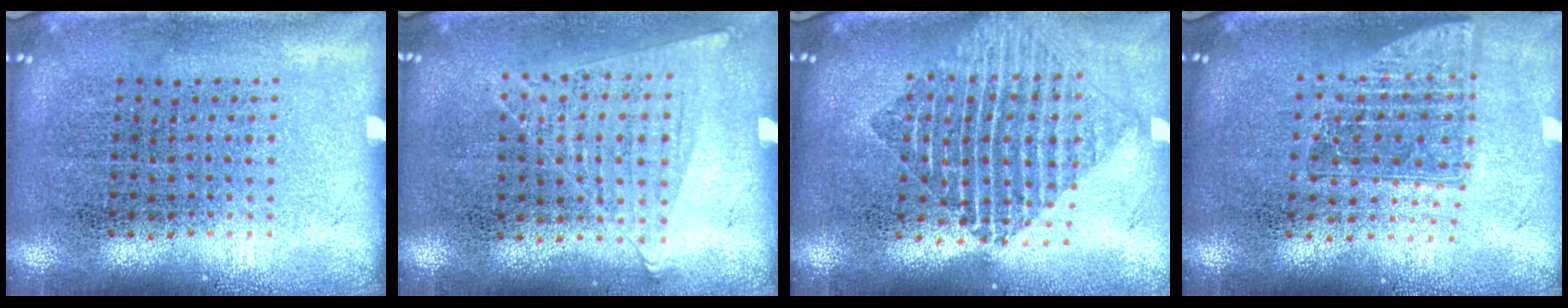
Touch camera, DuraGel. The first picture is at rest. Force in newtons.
{"total": 1.1, "press": 1.1, "slide": 0.4}
{"total": 1.9, "press": 1.6, "slide": 1.1}
{"total": 1.5, "press": 1.2, "slide": 1.0}